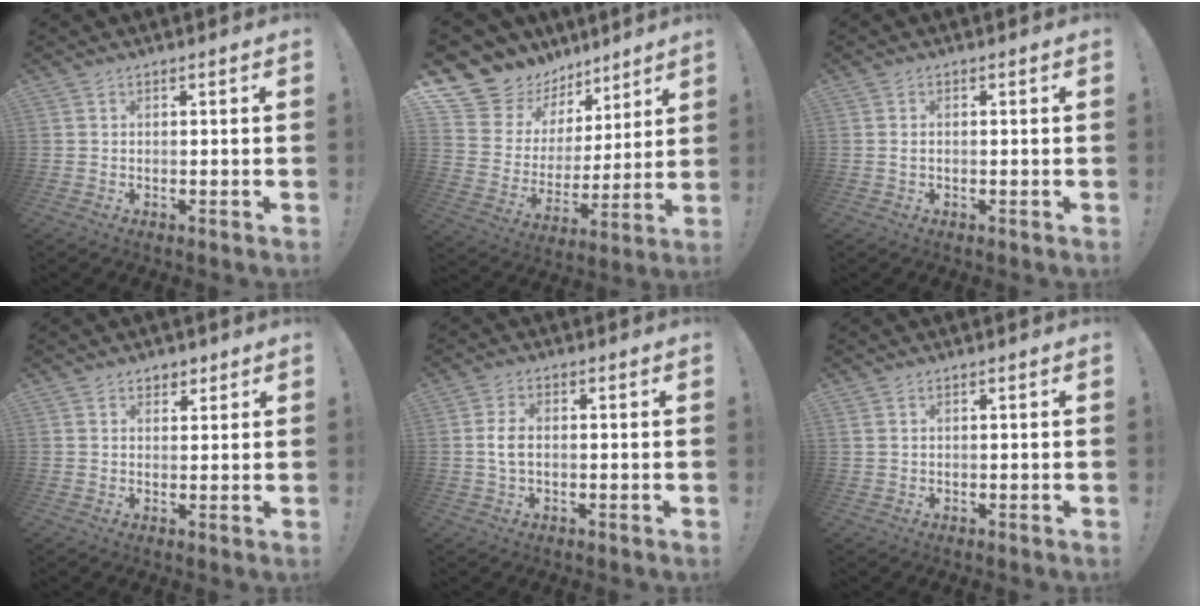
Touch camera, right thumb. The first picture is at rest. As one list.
[{"total": 13.9, "force": [11.0, 8.2, 2.4], "torque": [-0.054, -0.091, 0.219]}, {"total": 0.9, "force": [0.1, 0.4, 0.8], "torque": [-0.014, 0.002, 0.002]}, {"total": 2.9, "force": [1.9, 2.2, 0.5], "torque": [0.006, -0.008, 0.033]}, {"total": 4.1, "force": [-0.3, 2.2, 3.5], "torque": [-0.071, 0.003, -0.007]}, {"total": 1.1, "force": [0.7, 0.5, 0.7], "torque": [-0.015, 0.002, 0.013]}]